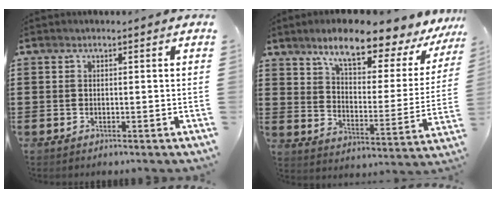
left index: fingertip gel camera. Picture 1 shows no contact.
{"total": 9.5, "force": [7.7, 1.9, 5.4], "torque": [-0.105, -0.050, 0.122]}